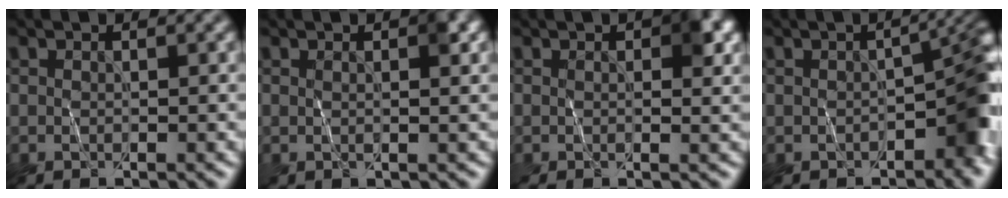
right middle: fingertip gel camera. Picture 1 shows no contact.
{"total": 1.4, "force": [0.5, 0.3, 1.3], "torque": [-0.014, 0.003, 0.008]}
{"total": 3.1, "force": [0.6, 0.9, 2.9], "torque": [-0.036, 0.004, 0.010]}
{"total": 6.5, "force": [-1.5, 2.9, 5.6], "torque": [-0.063, 0.003, -0.016]}